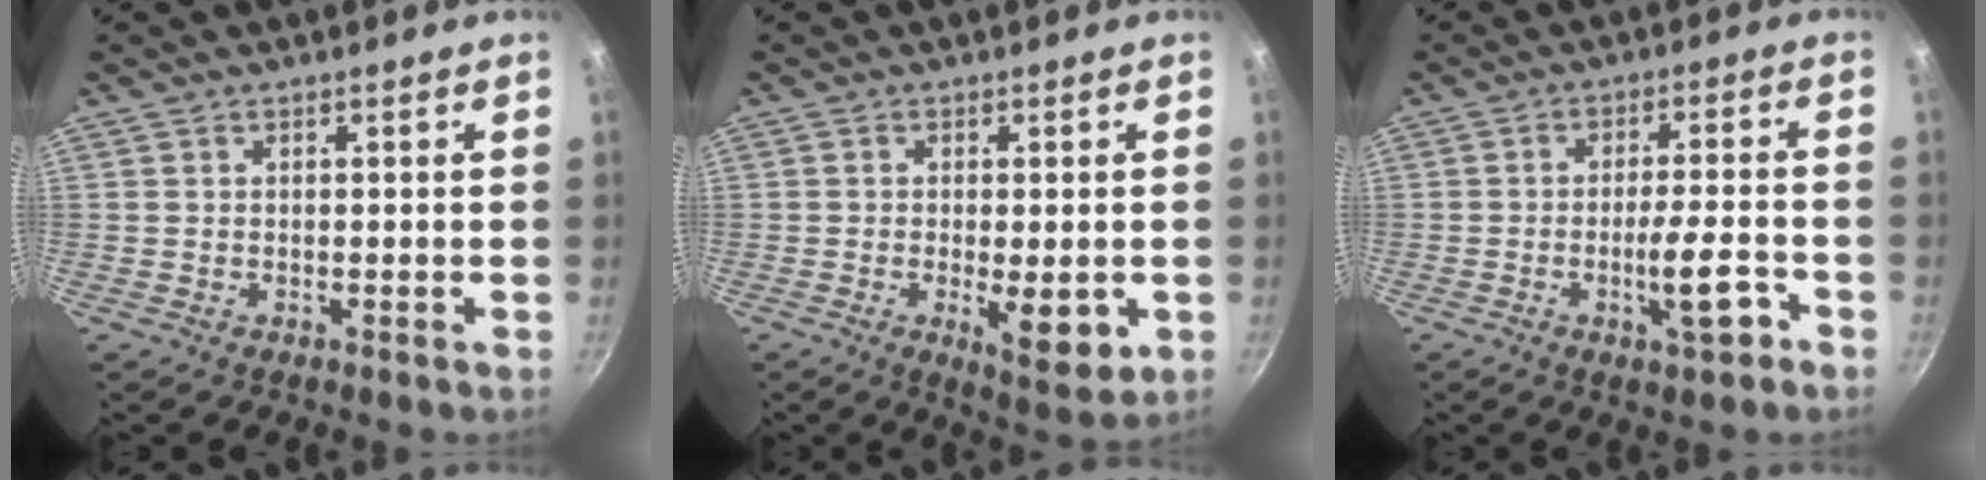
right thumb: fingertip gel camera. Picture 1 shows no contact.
{"total": 8.1, "force": [-1.8, 2.8, 7.3], "torque": [-0.101, -0.015, -0.019]}
{"total": 7.7, "force": [-3.5, 1.6, 6.7], "torque": [-0.099, 0.020, -0.054]}